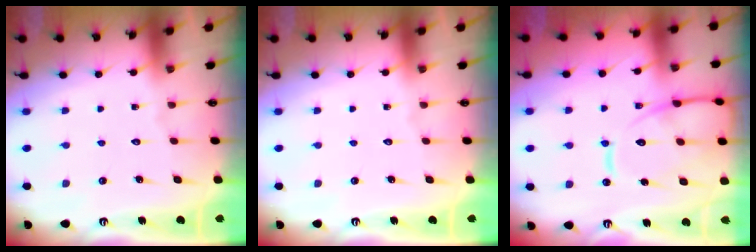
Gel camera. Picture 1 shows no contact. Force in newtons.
{"total": 0.0}
{"total": 13.8, "press": 13.7, "slide": 1.3}